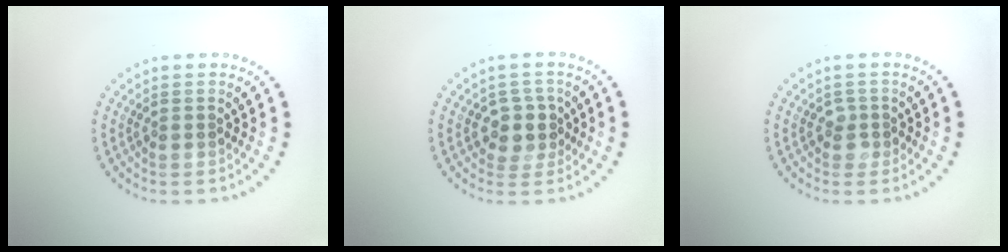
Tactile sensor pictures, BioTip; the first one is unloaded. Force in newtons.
{"total": 2.7, "press": 2.4, "slide": 1.3}
{"total": 1.2, "press": 1.1, "slide": 0.4}